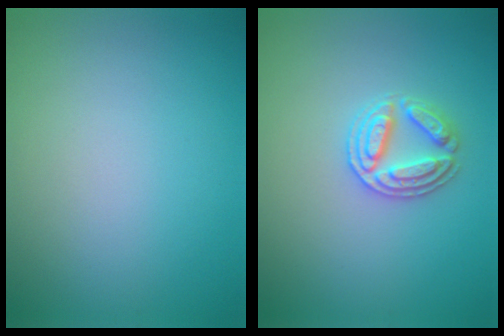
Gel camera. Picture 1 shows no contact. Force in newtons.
{"total": 2.8, "press": 2.7, "slide": 0.4}